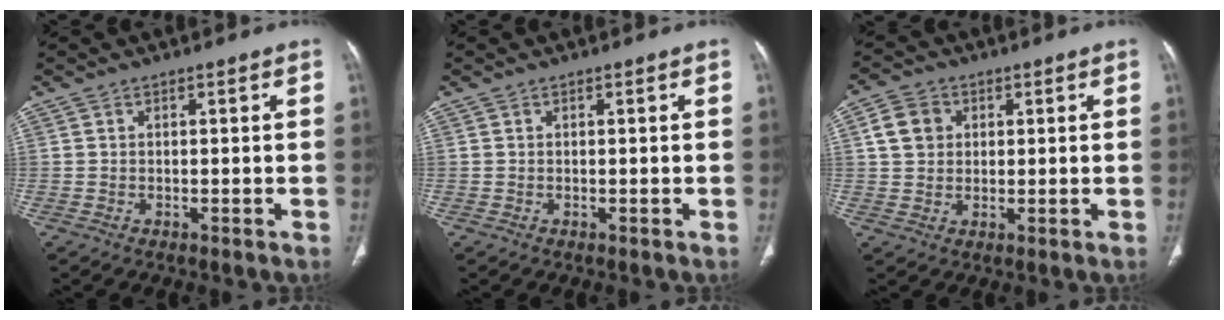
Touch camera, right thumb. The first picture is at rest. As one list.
[{"total": 0.0}, {"total": 5.9, "force": [1.6, 4.9, 2.8], "torque": [-0.034, 0.002, 0.027]}]